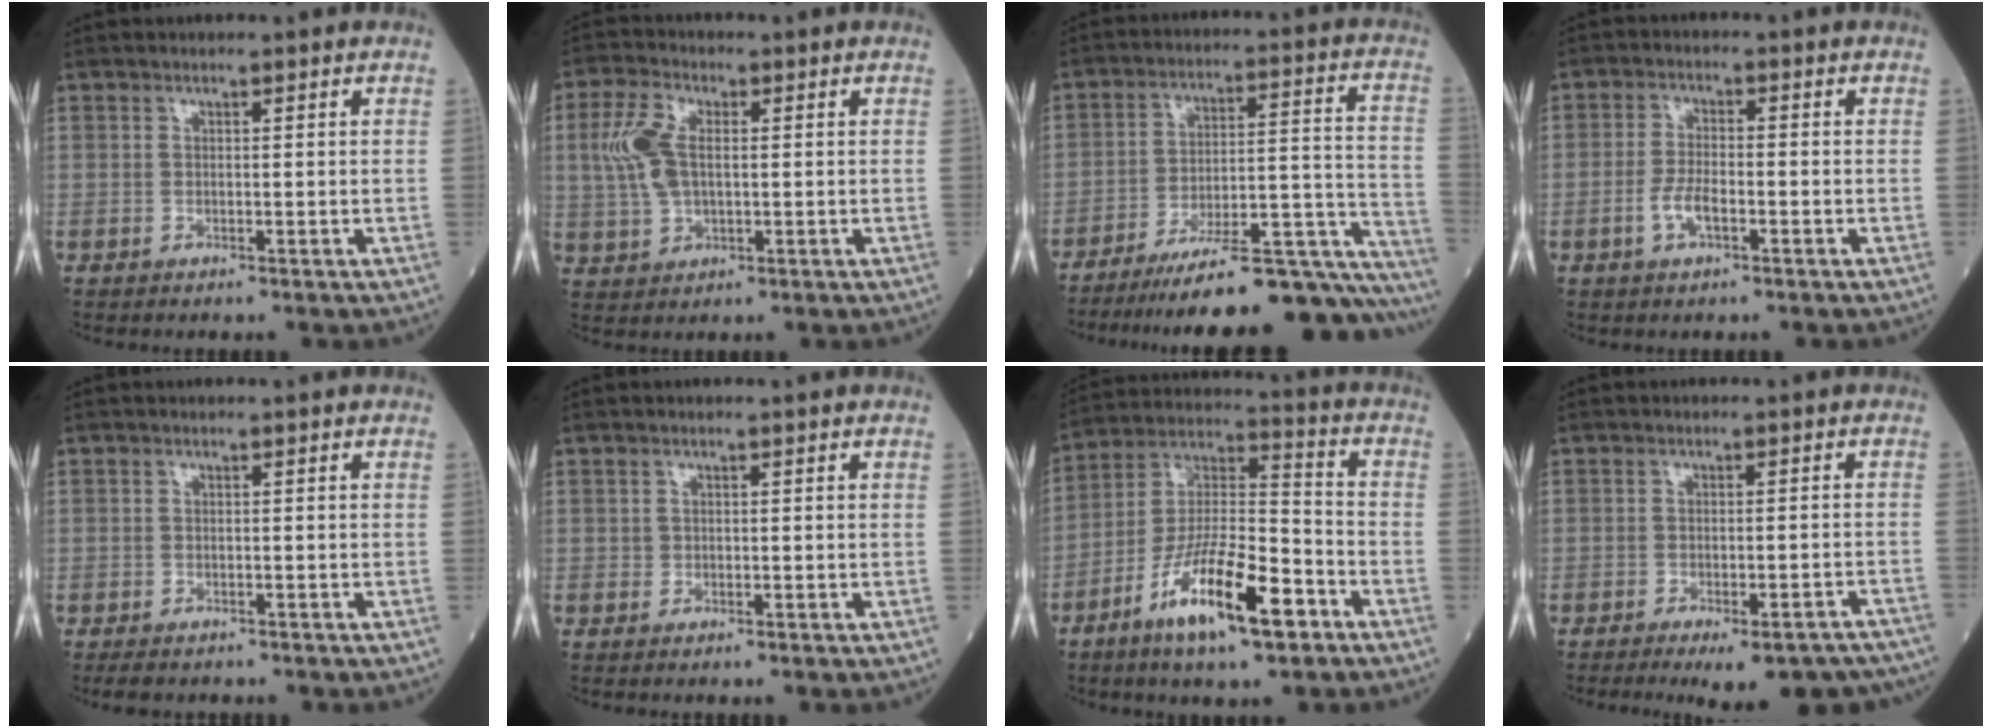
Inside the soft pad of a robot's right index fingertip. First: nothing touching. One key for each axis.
{"total": 7.3, "fx": 0.9, "fy": 3.8, "fz": 6.2, "tx": -0.157, "ty": 0.012, "tz": 0.019}
{"total": 27.1, "fx": -24.5, "fy": 1.1, "fz": 11.6, "tx": -0.077, "ty": 0.021, "tz": -0.341}
{"total": 4.1, "fx": -1.6, "fy": 1.4, "fz": 3.5, "tx": -0.073, "ty": 0.002, "tz": -0.032}
{"total": 2.7, "fx": -2.1, "fy": 1.3, "fz": 1.0, "tx": -0.015, "ty": -0.002, "tz": -0.027}
{"total": 0.5, "fx": 0.0, "fy": 0.5, "fz": 0.1, "tx": -0.001, "ty": 0.003, "tz": 0.001}
{"total": 15.8, "fx": -8.2, "fy": 3.6, "fz": 13.0, "tx": -0.244, "ty": -0.004, "tz": -0.143}
{"total": 12.7, "fx": -11.1, "fy": 2.6, "fz": 5.8, "tx": -0.038, "ty": 0.010, "tz": -0.128}